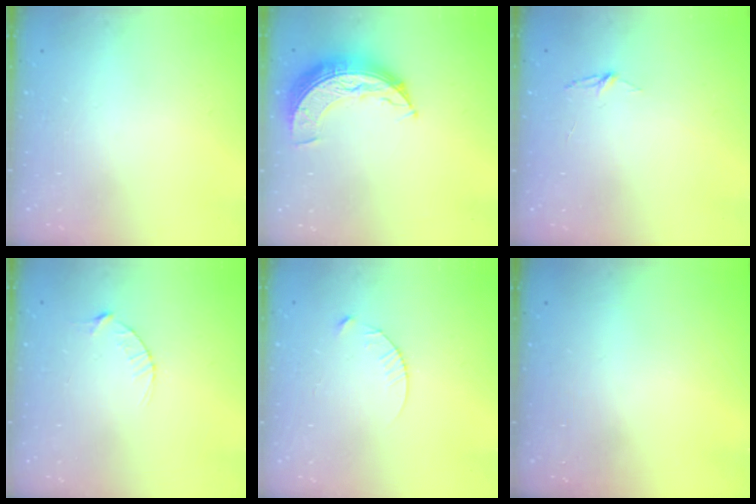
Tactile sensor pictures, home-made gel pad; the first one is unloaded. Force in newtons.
{"total": 9.5, "press": 9.5, "slide": 0.5}
{"total": 3.8, "press": 3.8, "slide": 0.4}
{"total": 2.9, "press": 2.9, "slide": 0.4}
{"total": 4.7, "press": 4.7, "slide": 0.6}
{"total": 0.0}